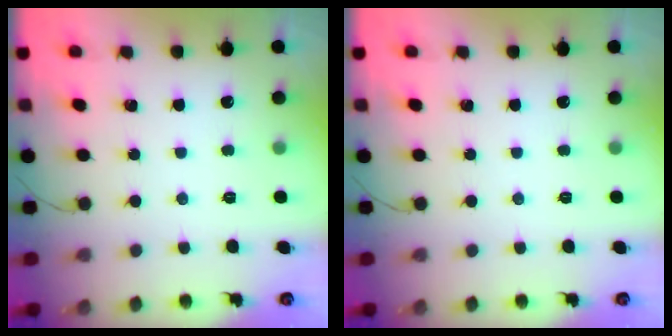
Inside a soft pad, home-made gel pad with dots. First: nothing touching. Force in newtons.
{"total": 0.0}